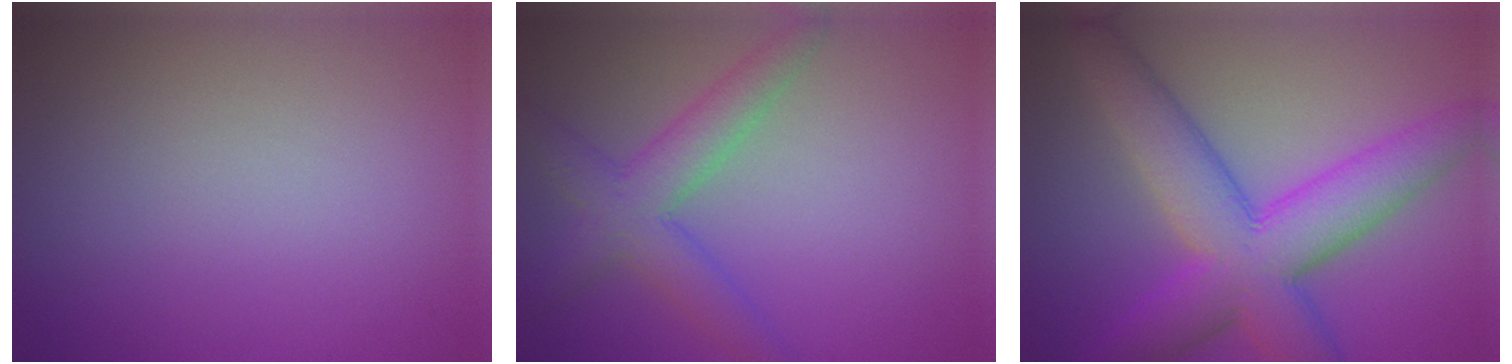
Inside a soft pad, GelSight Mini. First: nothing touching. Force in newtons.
{"total": 3.5, "press": 3.5, "slide": 0.2}
{"total": 9.4, "press": 9.4, "slide": 0.1}